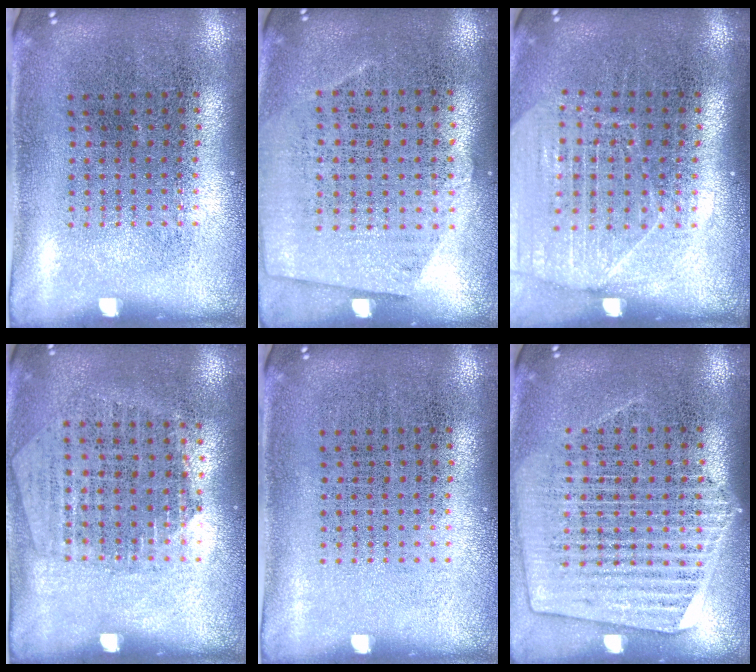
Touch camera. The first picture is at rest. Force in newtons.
{"total": 0.6, "press": 0.2, "slide": 0.6}
{"total": 1.6, "press": 1.5, "slide": 0.5}
{"total": 1.3, "press": 1.2, "slide": 0.6}
{"total": 0.0}
{"total": 1.6, "press": 1.4, "slide": 0.7}